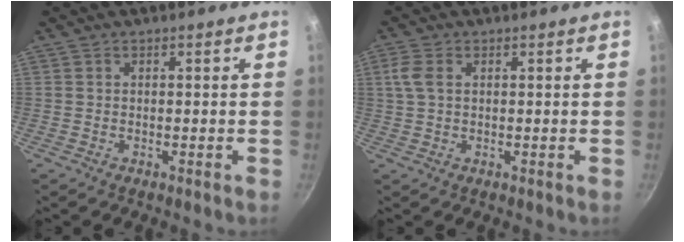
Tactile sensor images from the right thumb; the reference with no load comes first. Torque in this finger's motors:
{"motor_torque": [-0.01, -0.01, 0.61, 0.00, 0.02]}